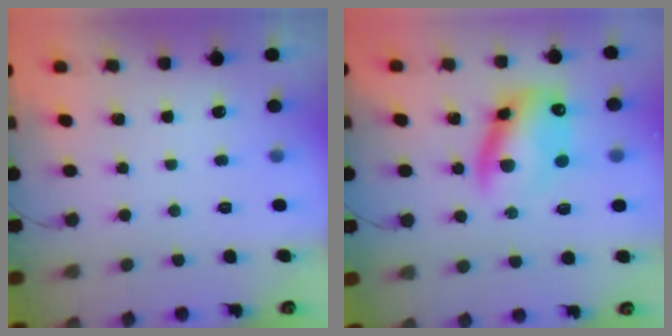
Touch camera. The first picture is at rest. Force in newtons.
{"total": 12.3, "press": 11.9, "slide": 3.0}